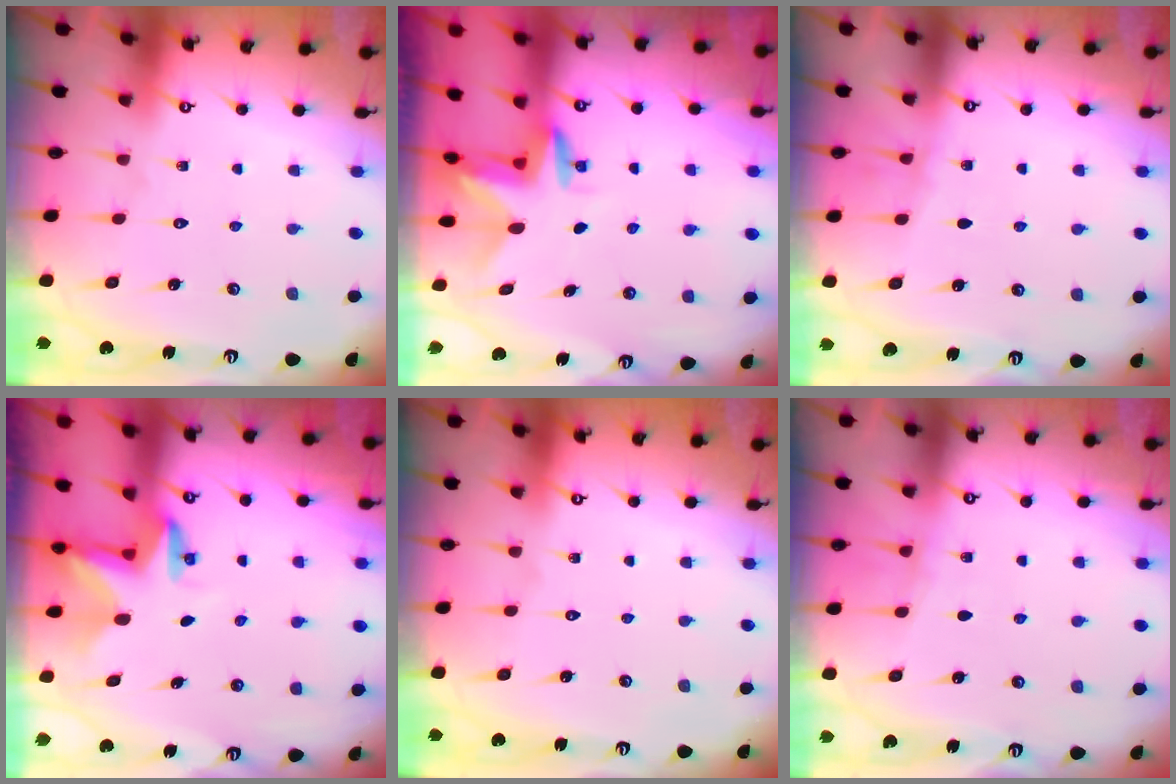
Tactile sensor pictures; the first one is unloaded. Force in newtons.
{"total": 3.0, "press": 3.0, "slide": 0.2}
{"total": 1.4, "press": 1.3, "slide": 0.3}
{"total": 2.8, "press": 2.8, "slide": 0.2}
{"total": 0.0}
{"total": 3.0, "press": 2.9, "slide": 0.4}